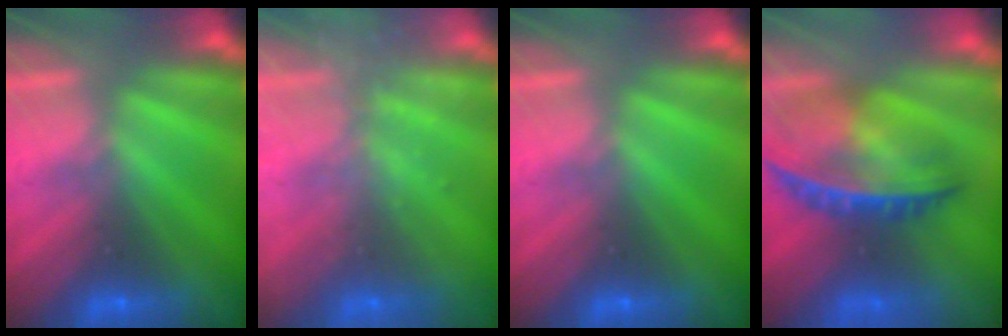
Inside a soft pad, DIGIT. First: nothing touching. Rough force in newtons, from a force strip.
{"total": 1.5}
{"total": 0.0}
{"total": 9.0}